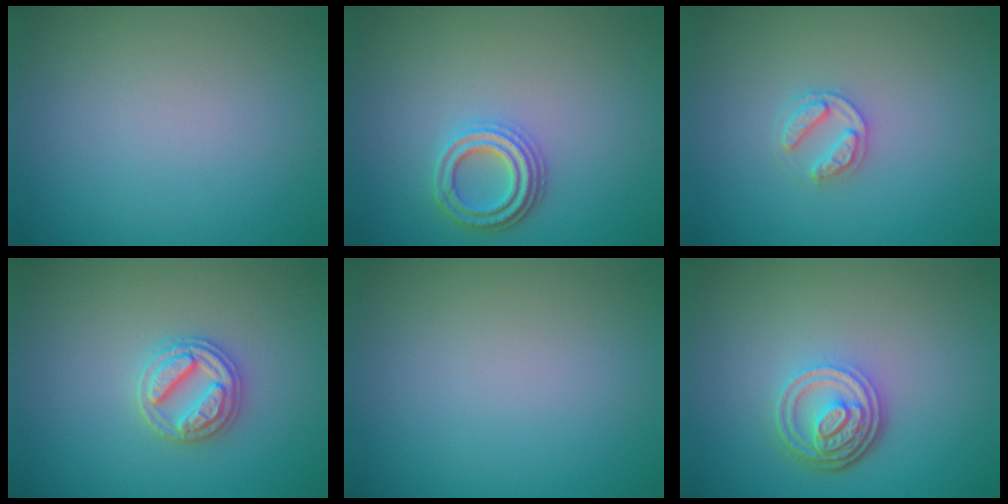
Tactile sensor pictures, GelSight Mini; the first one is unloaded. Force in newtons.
{"total": 3.0, "press": 2.7, "slide": 1.1}
{"total": 2.0, "press": 2.0, "slide": 0.3}
{"total": 2.9, "press": 2.8, "slide": 0.4}
{"total": 0.0}
{"total": 4.6, "press": 3.4, "slide": 3.1}